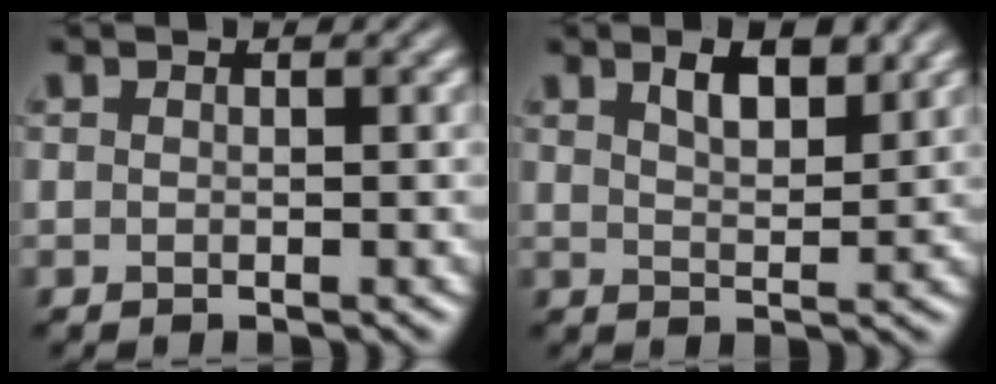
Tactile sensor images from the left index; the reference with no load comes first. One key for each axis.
{"total": 3.6, "fx": 2.3, "fy": 1.3, "fz": 2.5, "tx": -0.045, "ty": 0.000, "tz": 0.039}